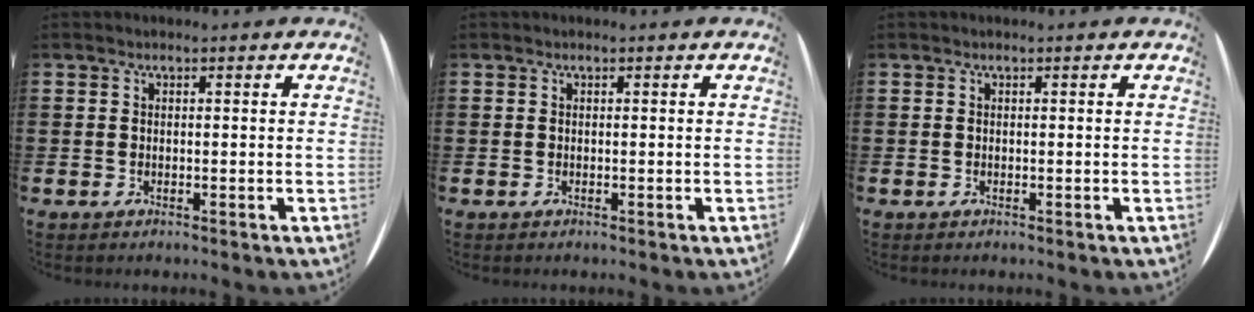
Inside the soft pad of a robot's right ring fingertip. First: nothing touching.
{"total": 0.0}
{"total": 0.0}